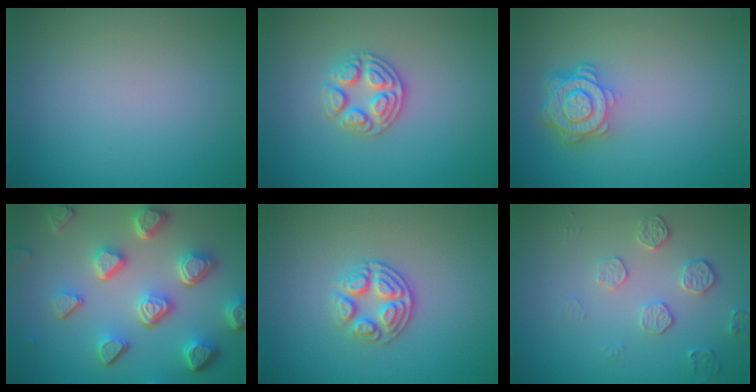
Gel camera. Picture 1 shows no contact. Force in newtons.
{"total": 3.0, "press": 2.8, "slide": 1.1}
{"total": 4.5, "press": 3.5, "slide": 2.9}
{"total": 7.5, "press": 5.6, "slide": 5.0}
{"total": 3.3, "press": 2.9, "slide": 1.6}
{"total": 2.1, "press": 1.5, "slide": 1.4}